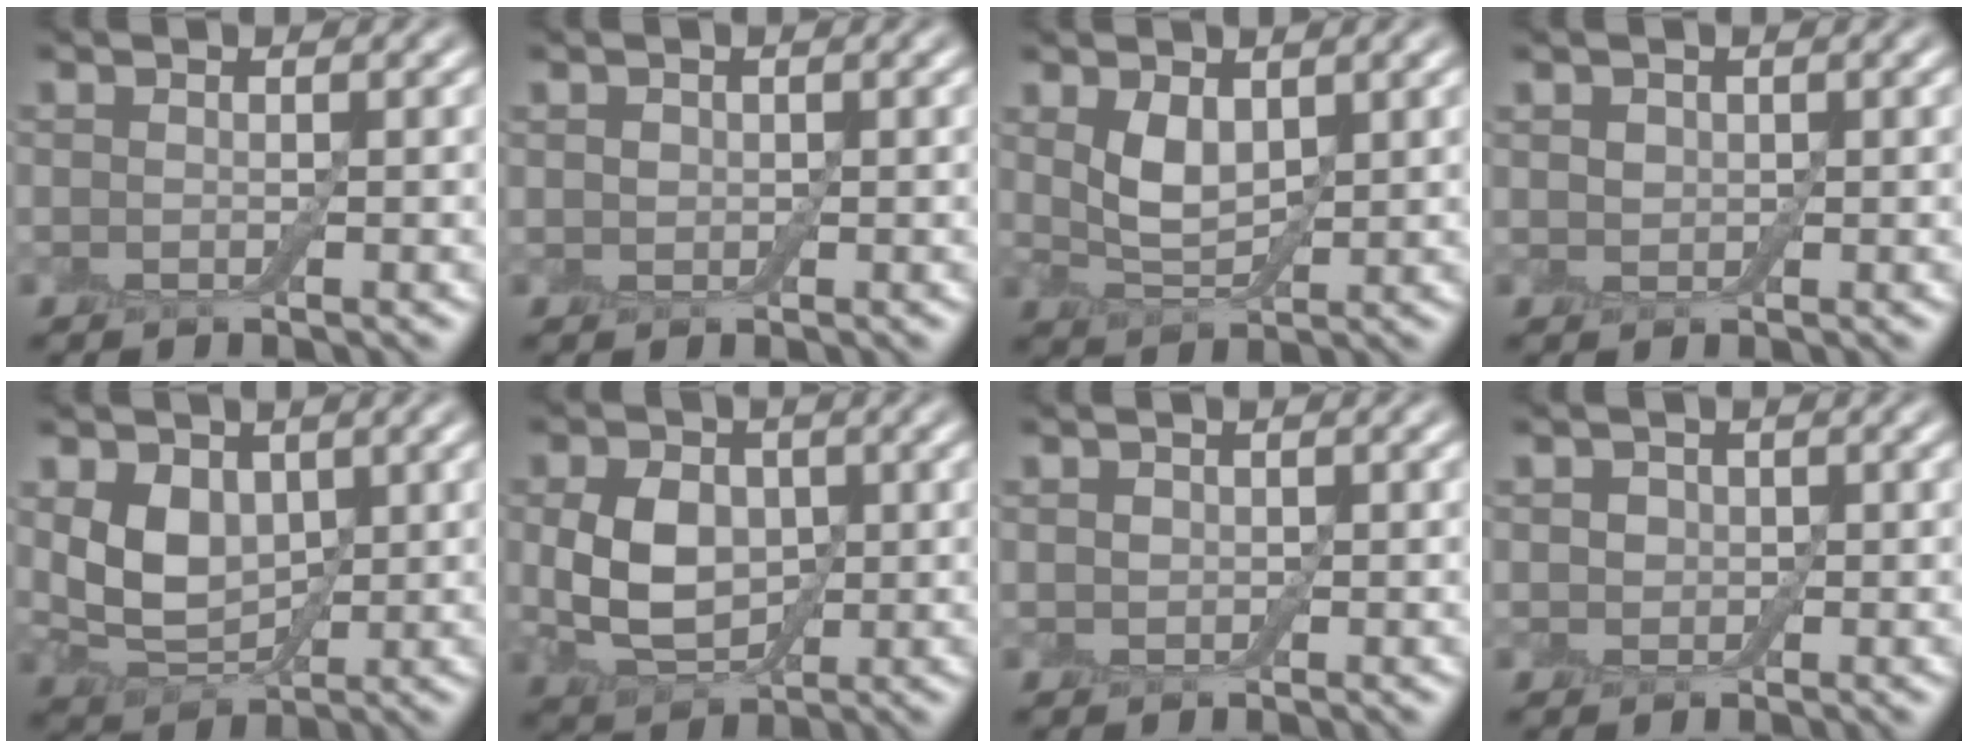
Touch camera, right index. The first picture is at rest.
{"total": 0.6, "force": [0.2, 0.5, 0.2], "torque": [-0.004, 0.003, 0.001]}
{"total": 3.0, "force": [1.2, 1.6, 2.2], "torque": [-0.052, -0.002, 0.029]}
{"total": 0.9, "force": [0.4, 0.7, 0.3], "torque": [-0.006, 0.002, 0.007]}
{"total": 4.2, "force": [1.1, 3.0, 2.8], "torque": [-0.059, -0.006, 0.024]}
{"total": 5.1, "force": [0.3, 3.7, 3.5], "torque": [-0.075, -0.001, 0.007]}
{"total": 0.6, "force": [0.2, 0.5, 0.2], "torque": [-0.004, 0.003, 0.002]}
{"total": 1.3, "force": [0.3, 1.2, 0.5], "torque": [-0.008, 0.007, -0.003]}